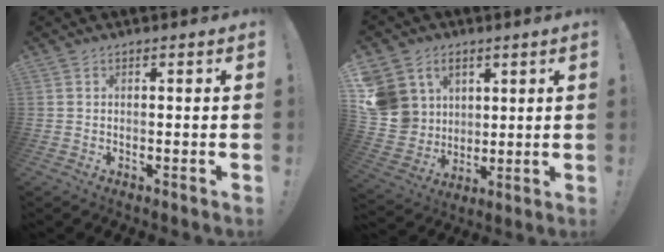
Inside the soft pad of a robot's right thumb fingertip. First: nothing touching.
{"total": 12.0, "force": [4.1, 10.7, 3.3], "torque": [-0.062, -0.022, 0.093]}